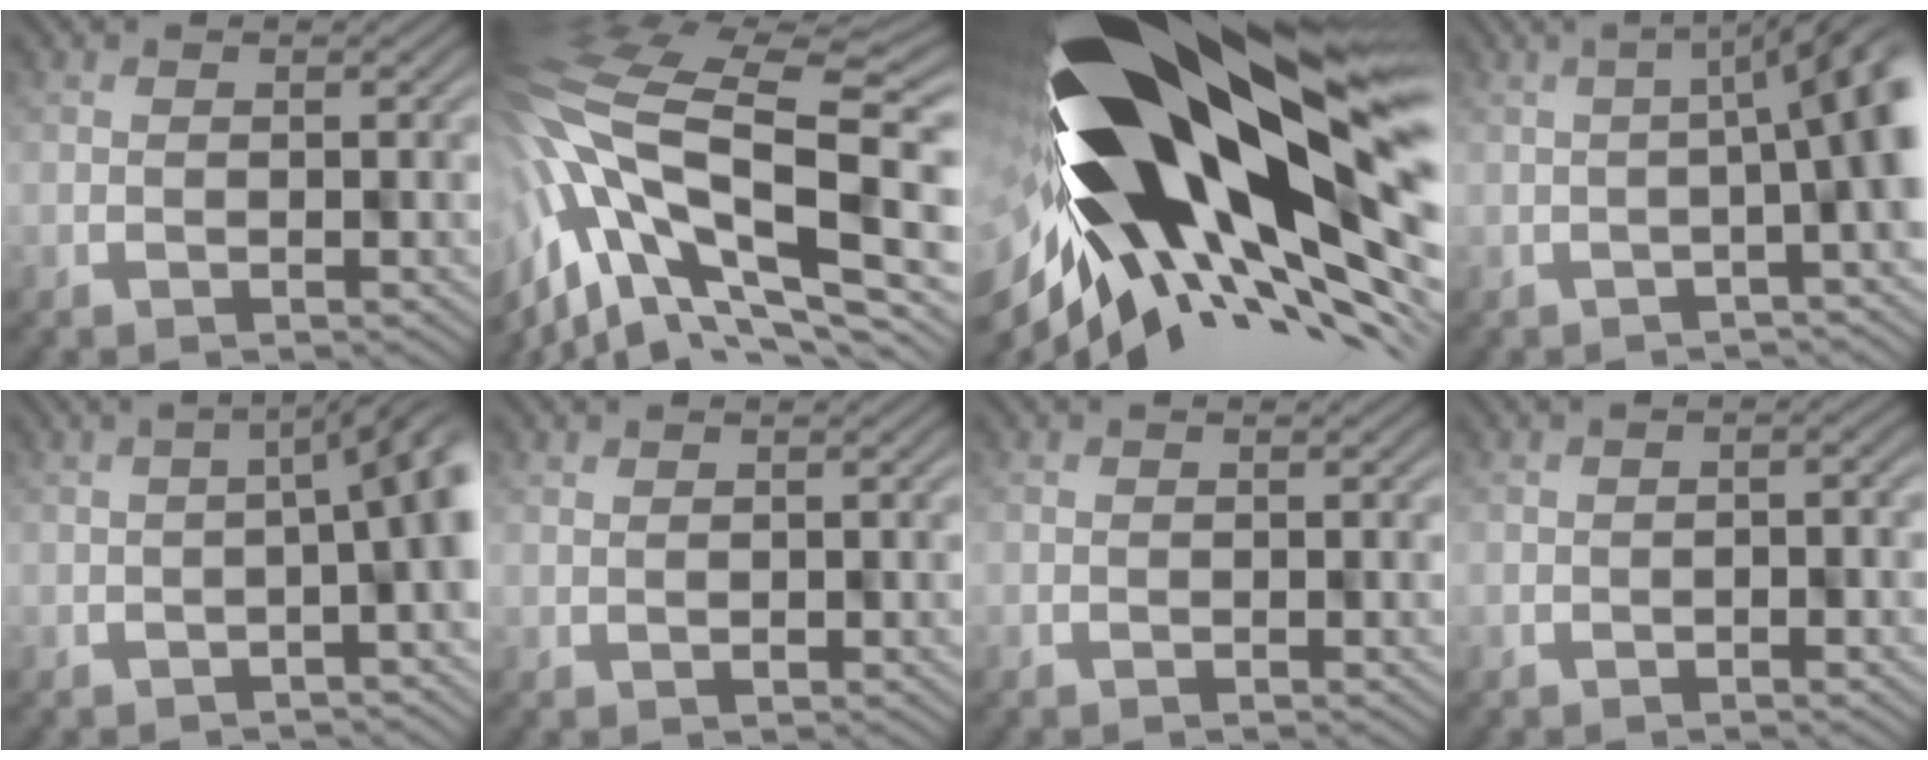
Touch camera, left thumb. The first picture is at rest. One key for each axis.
{"total": 17.5, "fx": -0.2, "fy": 8.9, "fz": 15.0, "tx": -0.326, "ty": -0.016, "tz": -0.006}
{"total": 21.5, "fx": 1.7, "fy": 9.1, "fz": 19.4, "tx": -0.351, "ty": -0.060, "tz": 0.017}
{"total": 7.4, "fx": 0.0, "fy": 1.1, "fz": 7.3, "tx": -0.087, "ty": 0.006, "tz": -0.001}
{"total": 6.6, "fx": -0.6, "fy": 1.1, "fz": 6.5, "tx": -0.078, "ty": 0.001, "tz": -0.006}
{"total": 0.9, "fx": 0.8, "fy": 0.2, "fz": 0.3, "tx": -0.005, "ty": 0.000, "tz": 0.012}
{"total": 0.0}
{"total": 1.2, "fx": -0.7, "fy": 0.3, "fz": 0.9, "tx": -0.012, "ty": 0.001, "tz": -0.010}